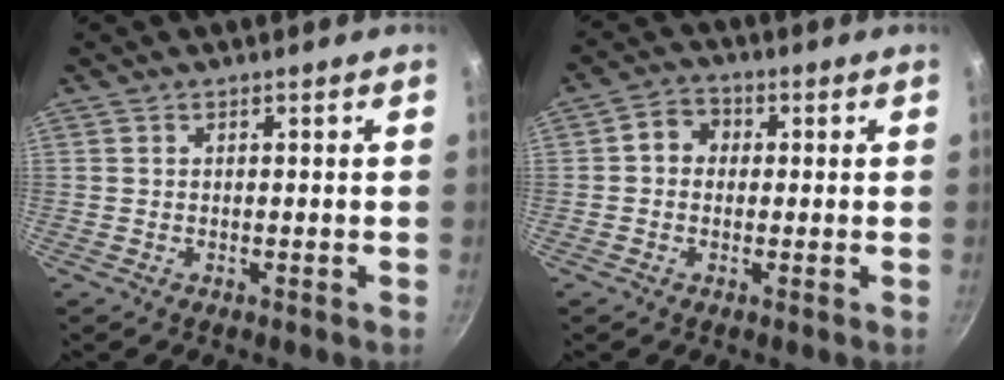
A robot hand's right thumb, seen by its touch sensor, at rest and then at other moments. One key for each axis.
{"total": 4.6, "fx": 0.4, "fy": 4.0, "fz": 2.3, "tx": -0.019, "ty": 0.007, "tz": -0.007}